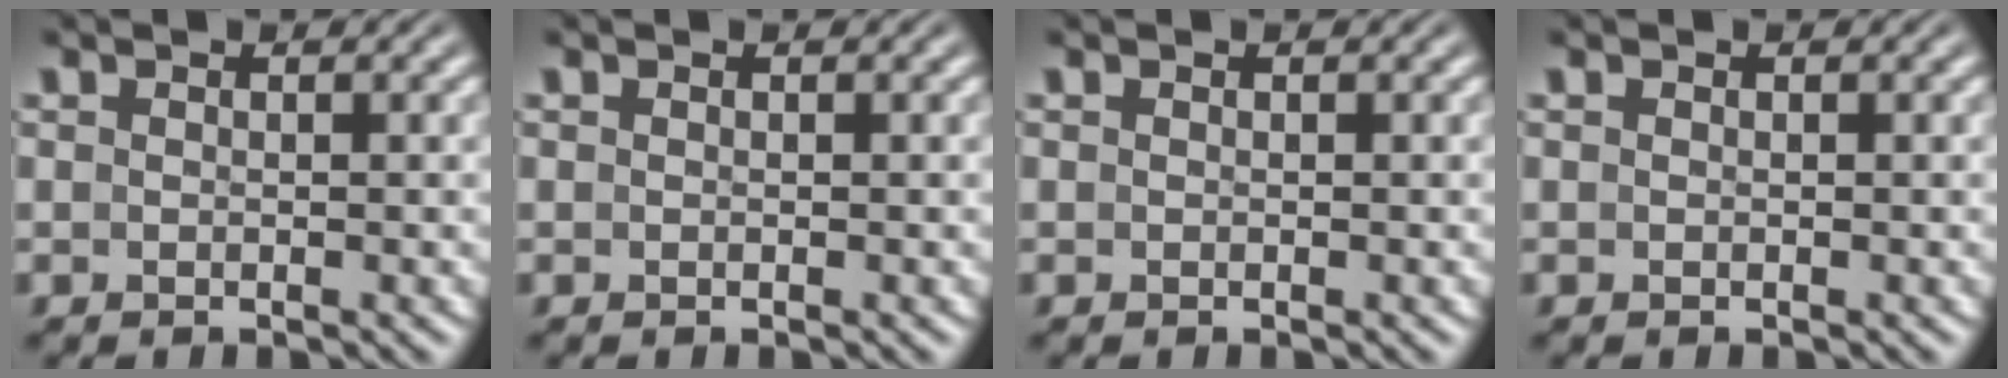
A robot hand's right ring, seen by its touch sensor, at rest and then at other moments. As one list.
[{"total": 0.0}, {"total": 0.0}, {"total": 0.0}]